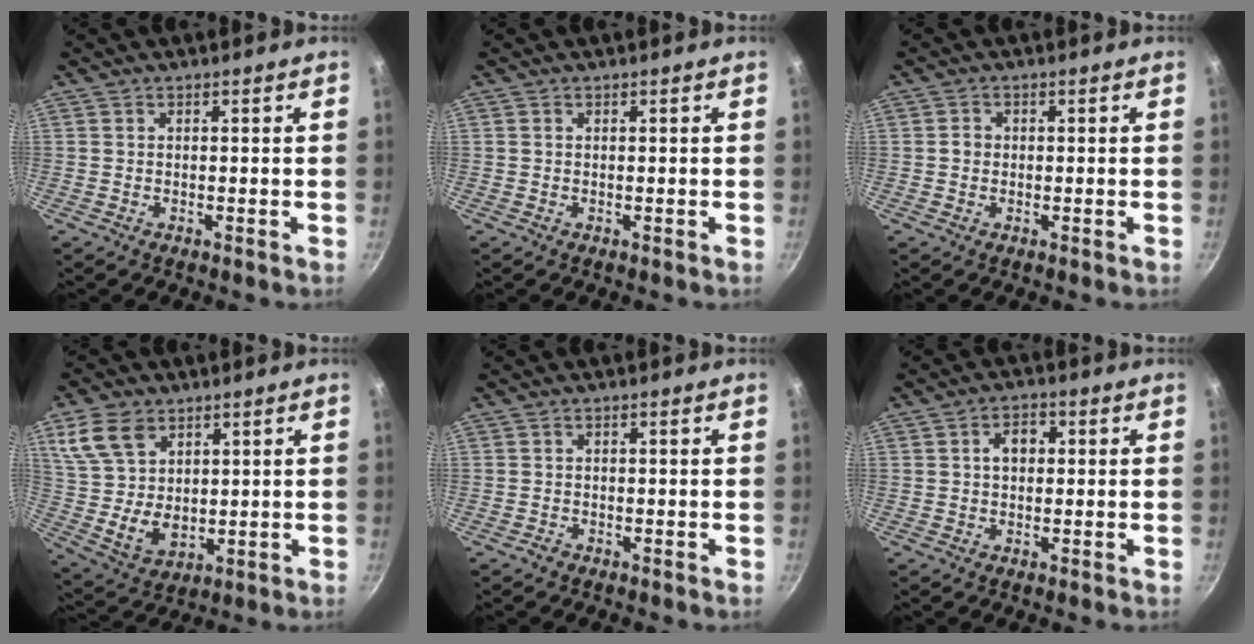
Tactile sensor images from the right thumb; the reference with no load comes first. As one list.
[{"total": 0.0}, {"total": 1.6, "force": [-0.1, 1.5, 0.7], "torque": [-0.005, 0.008, -0.003]}, {"total": 12.7, "force": [5.4, 8.9, 7.3], "torque": [-0.116, -0.024, 0.121]}, {"total": 1.1, "force": [-0.7, 0.7, 0.3], "torque": [-0.007, 0.008, -0.012]}, {"total": 4.3, "force": [0.6, 3.1, 2.9], "torque": [-0.022, 0.012, 0.005]}]